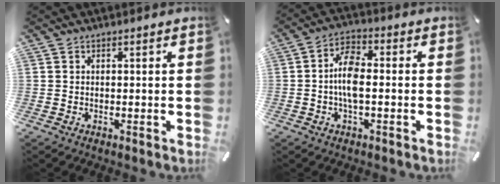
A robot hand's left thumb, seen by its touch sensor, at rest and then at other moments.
{"total": 7.5, "force": [-0.8, 3.5, 6.6], "torque": [-0.136, 0.008, -0.017]}